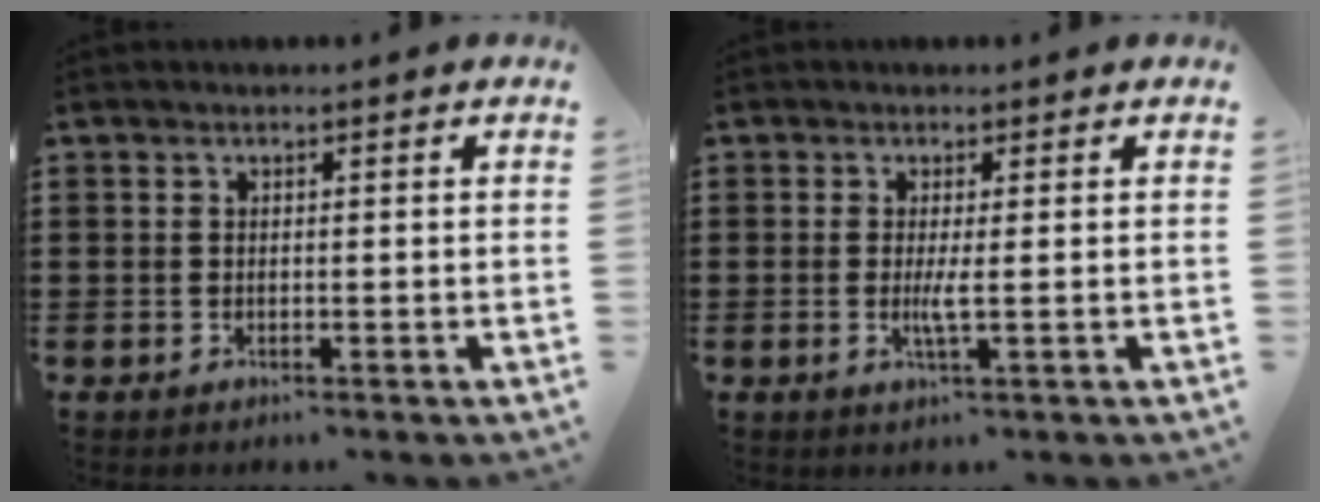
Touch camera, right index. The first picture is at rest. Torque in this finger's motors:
{"motor_torque": [0.31, 0.26, 0.07, 0.04]}